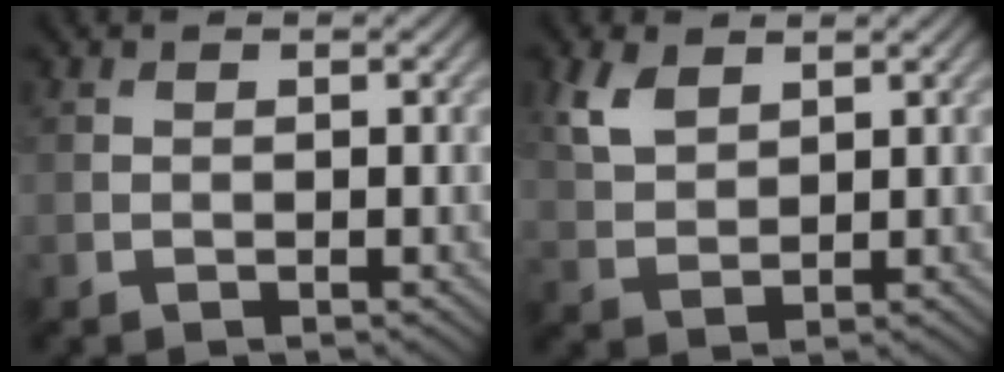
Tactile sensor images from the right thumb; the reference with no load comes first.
{"total": 4.3, "force": [2.5, 2.3, 2.6], "torque": [-0.070, 0.002, 0.055]}